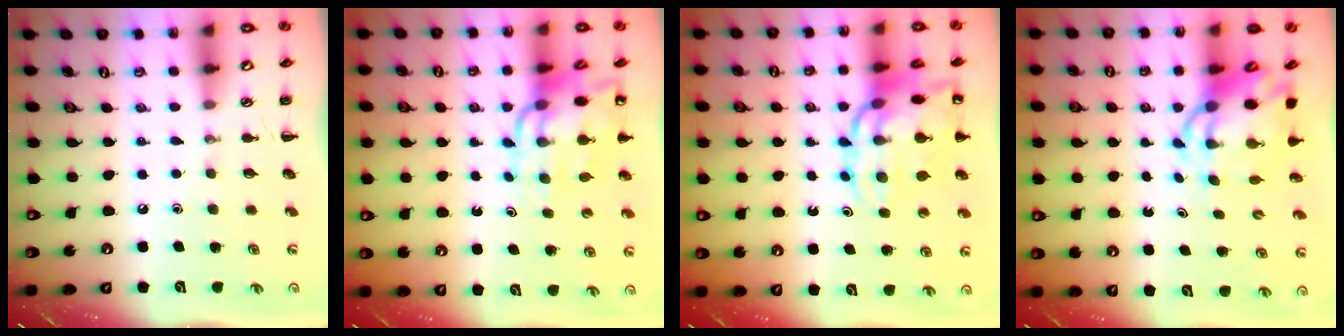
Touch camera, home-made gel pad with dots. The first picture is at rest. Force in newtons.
{"total": 12.7, "press": 12.1, "slide": 3.7}
{"total": 16.8, "press": 16.5, "slide": 3.4}
{"total": 7.9, "press": 7.6, "slide": 2.2}